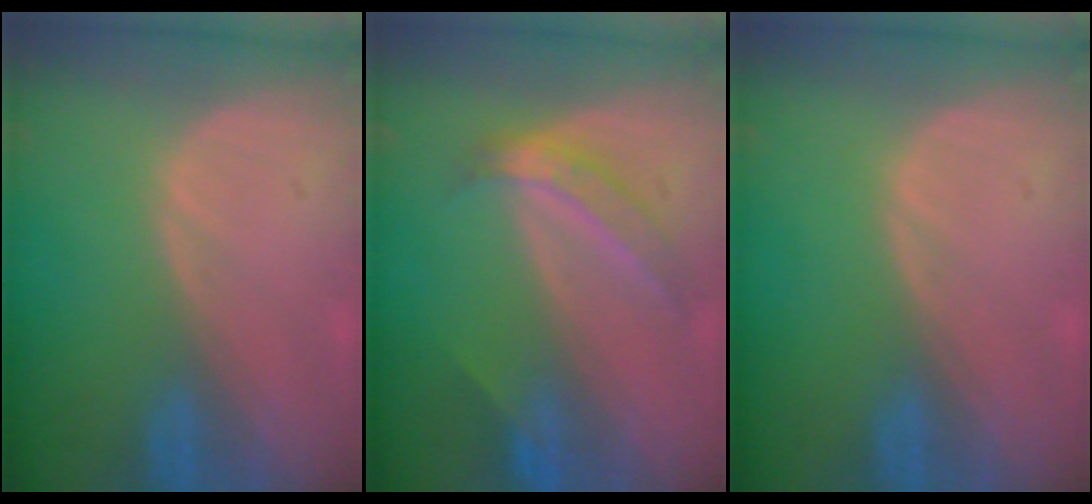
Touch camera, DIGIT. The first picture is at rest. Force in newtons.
{"total": 5.6, "press": 4.8, "slide": 2.9}
{"total": 0.0}